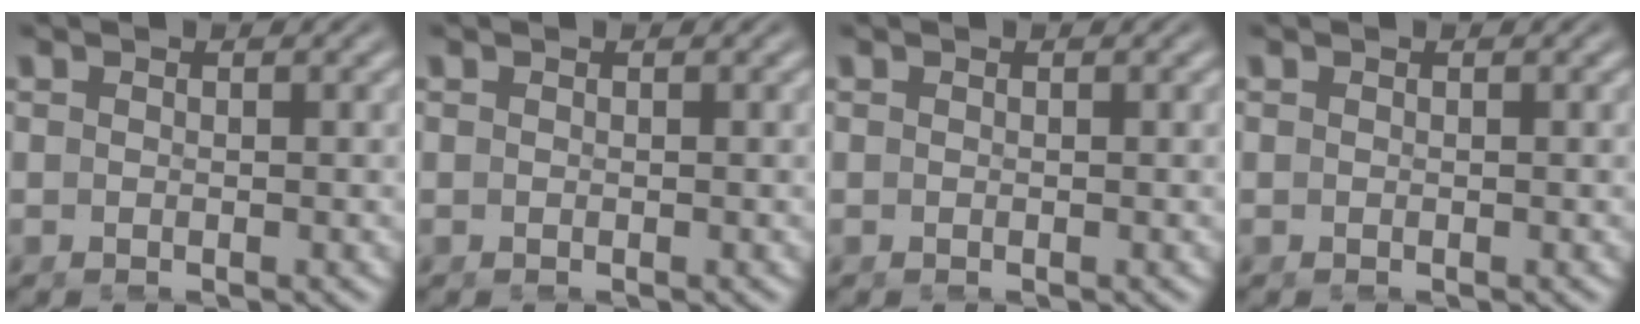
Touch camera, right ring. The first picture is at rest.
{"total": 0.0}
{"total": 0.0}
{"total": 0.0}